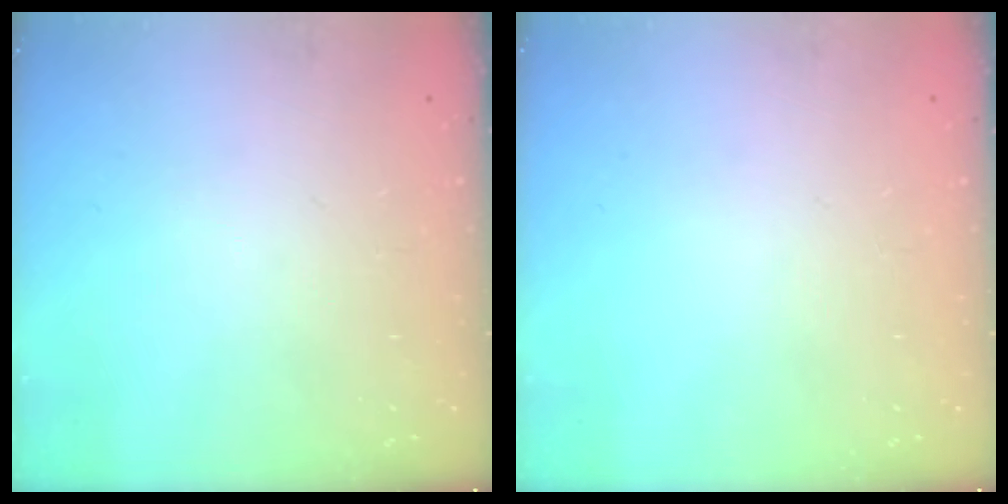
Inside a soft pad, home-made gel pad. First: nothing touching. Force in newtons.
{"total": 0.0}